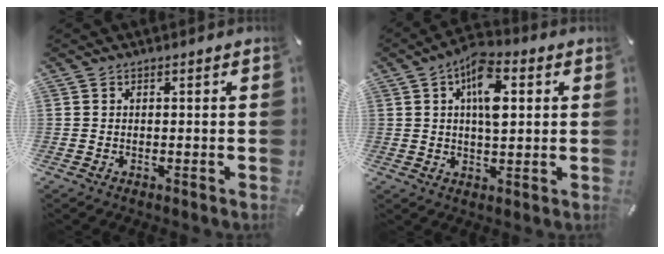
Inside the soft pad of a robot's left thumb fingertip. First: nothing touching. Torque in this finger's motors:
{"motor_torque": [1.44, 2.09, 1.34, -0.52, 0.39]}